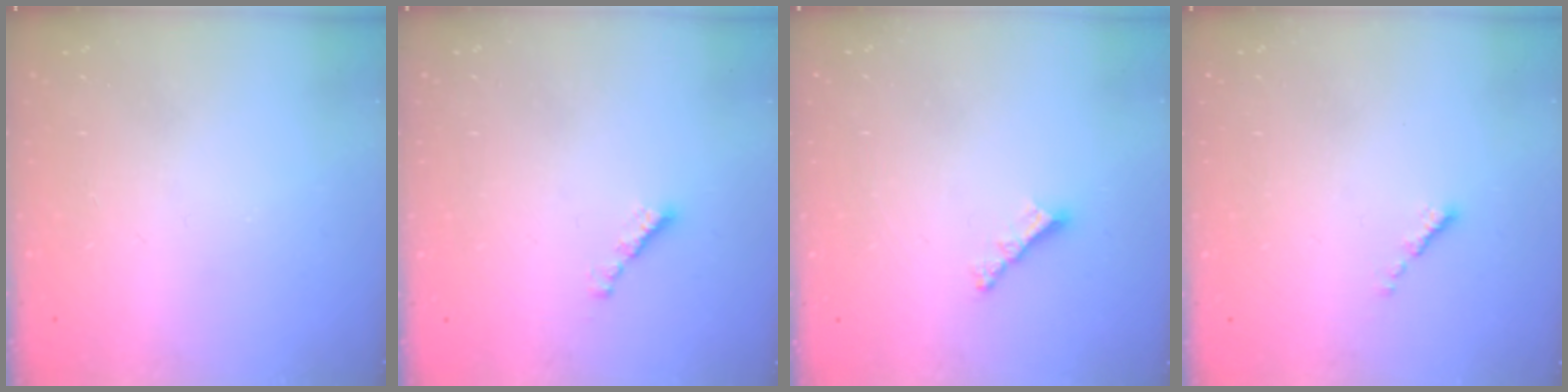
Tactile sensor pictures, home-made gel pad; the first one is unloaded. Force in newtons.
{"total": 2.3, "press": 2.2, "slide": 0.4}
{"total": 3.8, "press": 3.8, "slide": 0.2}
{"total": 0.0}